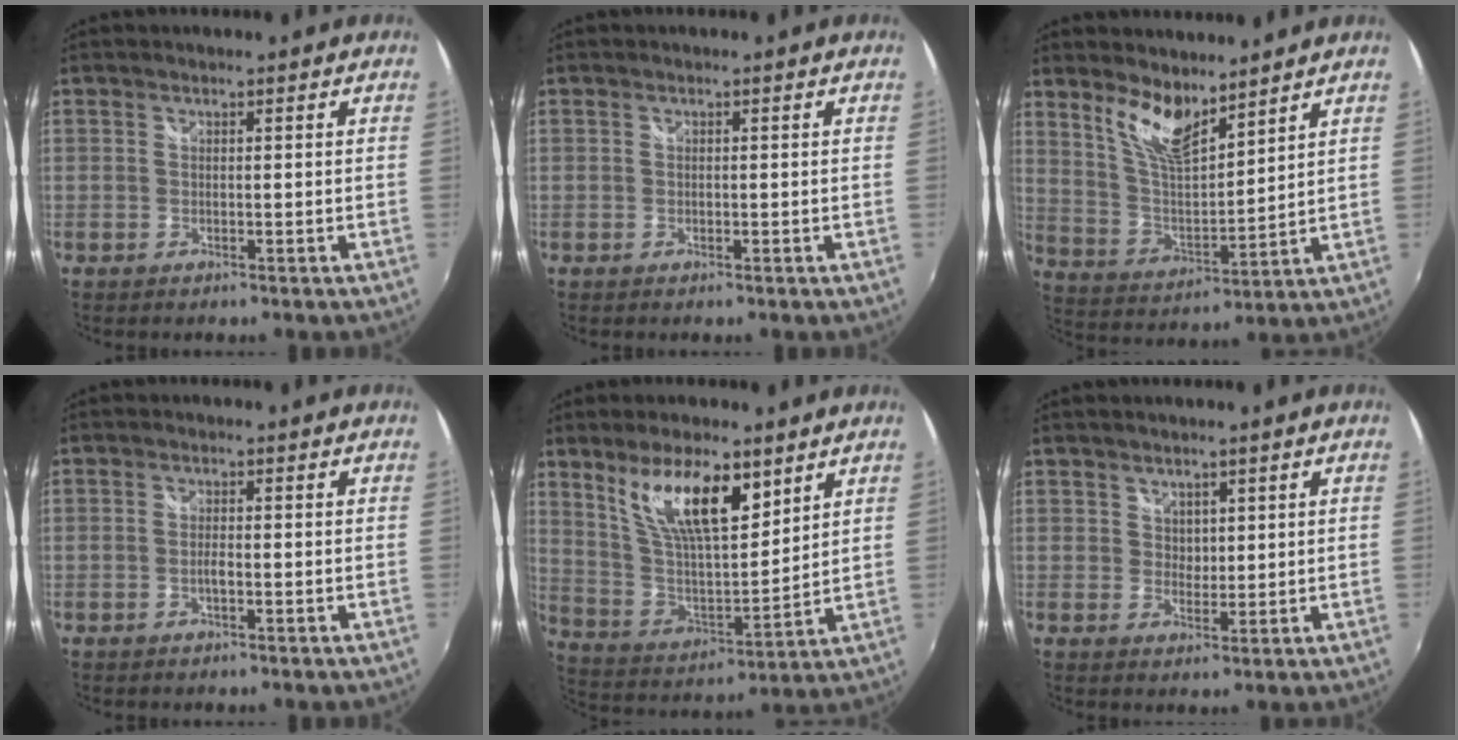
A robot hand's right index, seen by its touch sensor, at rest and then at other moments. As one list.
[{"total": 0.0}, {"total": 9.9, "force": [7.3, 2.9, 6.1], "torque": [-0.117, -0.005, 0.147]}, {"total": 1.4, "force": [-0.6, 0.2, 1.2], "torque": [-0.024, 0.000, -0.011]}, {"total": 15.5, "force": [8.9, 5.4, 11.5], "torque": [-0.207, -0.002, 0.175]}, {"total": 2.2, "force": [1.3, 1.8, 0.5], "torque": [-0.001, 0.002, 0.023]}]